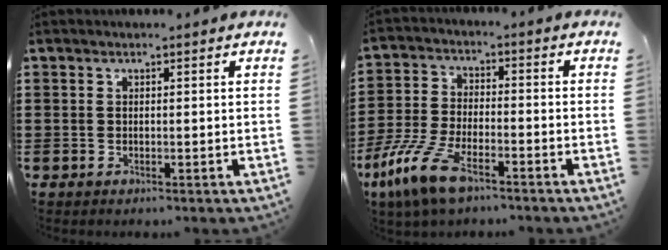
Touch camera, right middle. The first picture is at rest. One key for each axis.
{"total": 10.4, "fx": -6.9, "fy": 3.5, "fz": 6.9, "tx": -0.166, "ty": 0.003, "tz": -0.137}